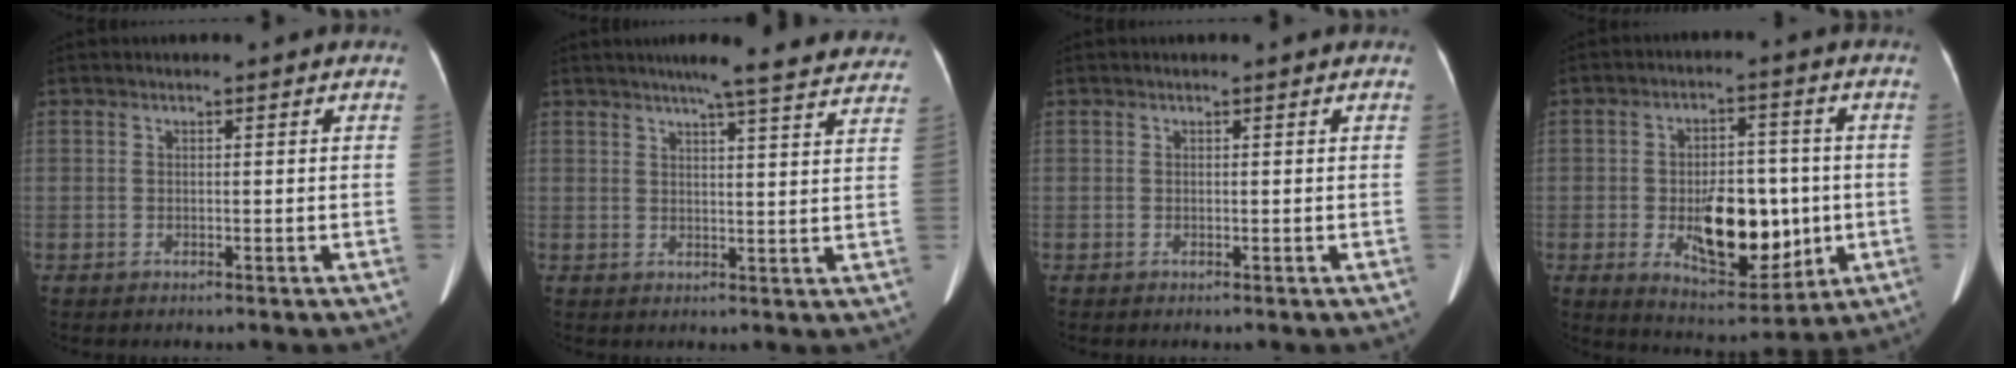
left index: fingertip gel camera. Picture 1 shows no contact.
{"total": 16.8, "force": [15.0, 0.9, 7.5], "torque": [-0.090, -0.012, 0.168]}
{"total": 0.0}
{"total": 12.6, "force": [-2.2, 6.2, 10.8], "torque": [-0.172, -0.004, -0.023]}